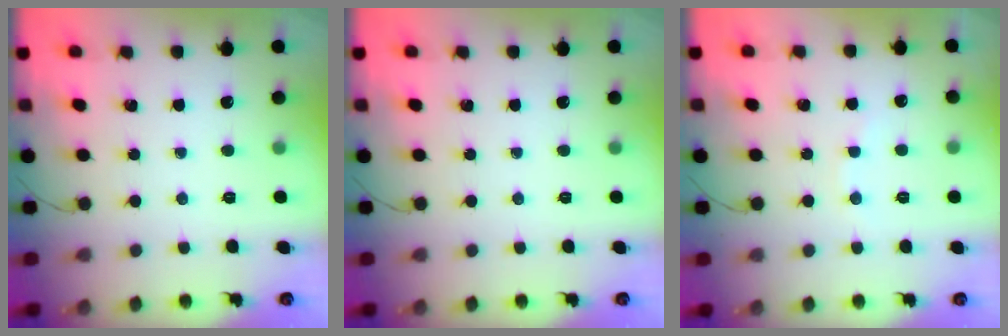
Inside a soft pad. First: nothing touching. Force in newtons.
{"total": 0.0}
{"total": 5.3, "press": 5.2, "slide": 1.0}